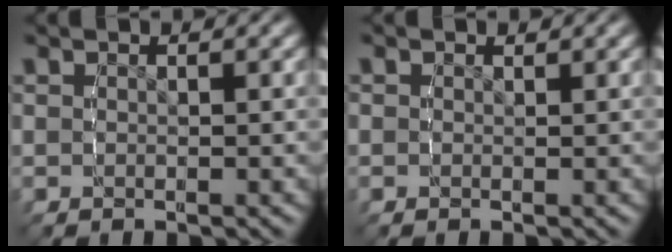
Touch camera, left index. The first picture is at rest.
{"total": 0.7, "force": [0.4, 0.6, 0.2], "torque": [0.002, -0.002, 0.007]}